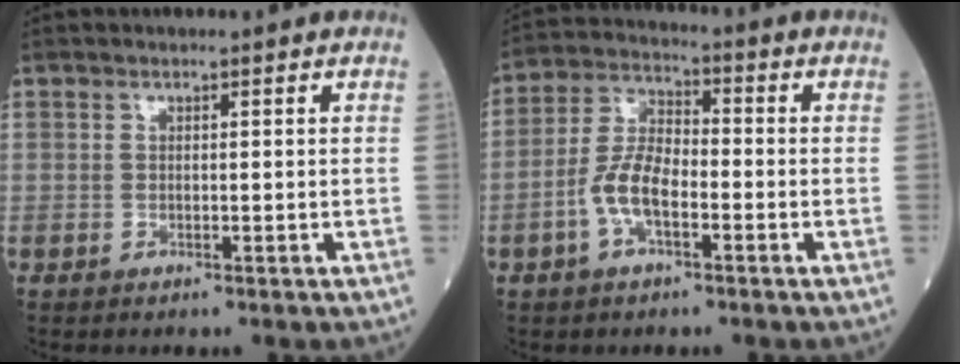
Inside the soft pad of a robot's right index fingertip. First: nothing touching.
{"total": 7.7, "force": [-2.6, 3.2, 6.5], "torque": [-0.142, 0.012, -0.054]}